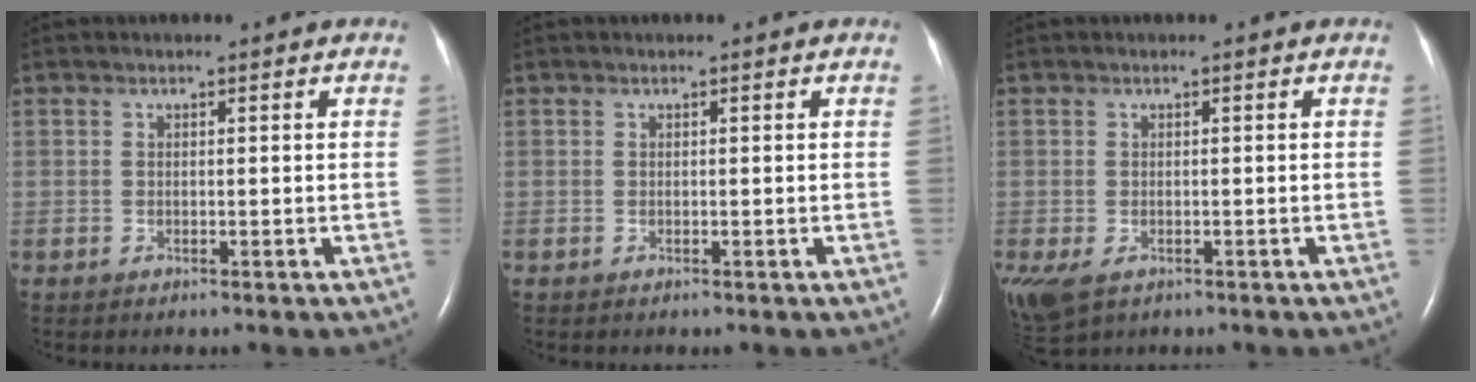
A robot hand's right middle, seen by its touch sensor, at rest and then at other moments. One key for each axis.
{"total": 0.0}
{"total": 6.8, "fx": -3.3, "fy": 4.4, "fz": 4.0, "tx": -0.104, "ty": -0.015, "tz": -0.051}